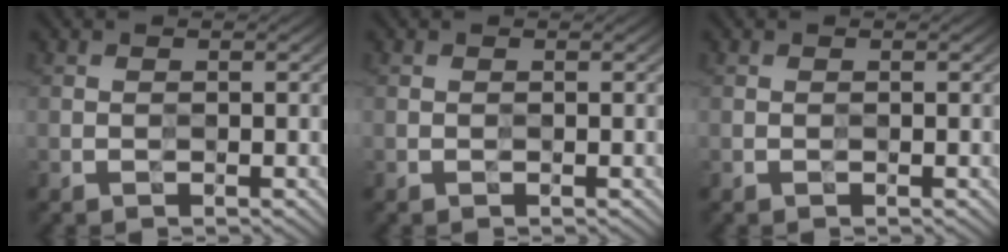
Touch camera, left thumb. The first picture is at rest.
{"total": 0.0}
{"total": 0.0}